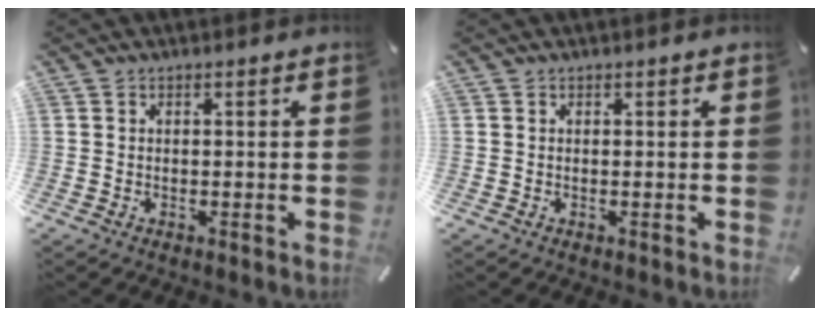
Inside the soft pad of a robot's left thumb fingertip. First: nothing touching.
{"total": 0.0}